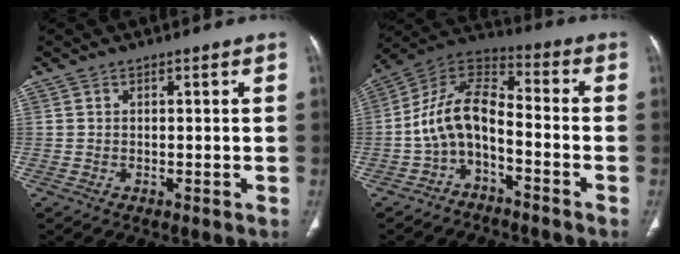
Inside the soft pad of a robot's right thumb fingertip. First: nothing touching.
{"total": 10.8, "force": [-4.2, 5.6, 8.2], "torque": [-0.150, 0.080, -0.092]}